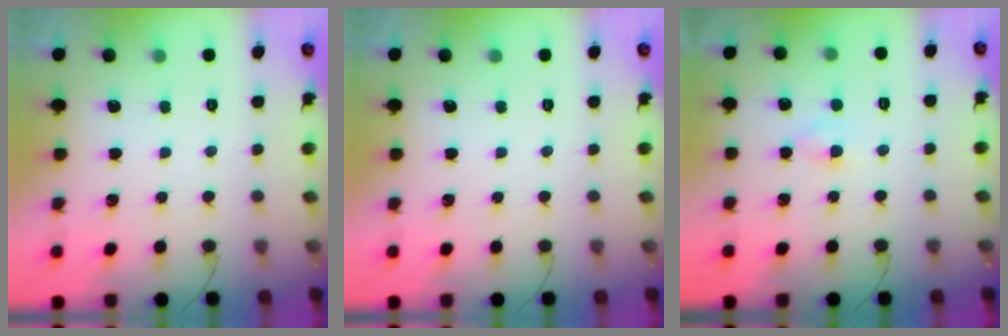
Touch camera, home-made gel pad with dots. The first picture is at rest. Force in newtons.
{"total": 0.0}
{"total": 2.7, "press": 2.4, "slide": 1.2}